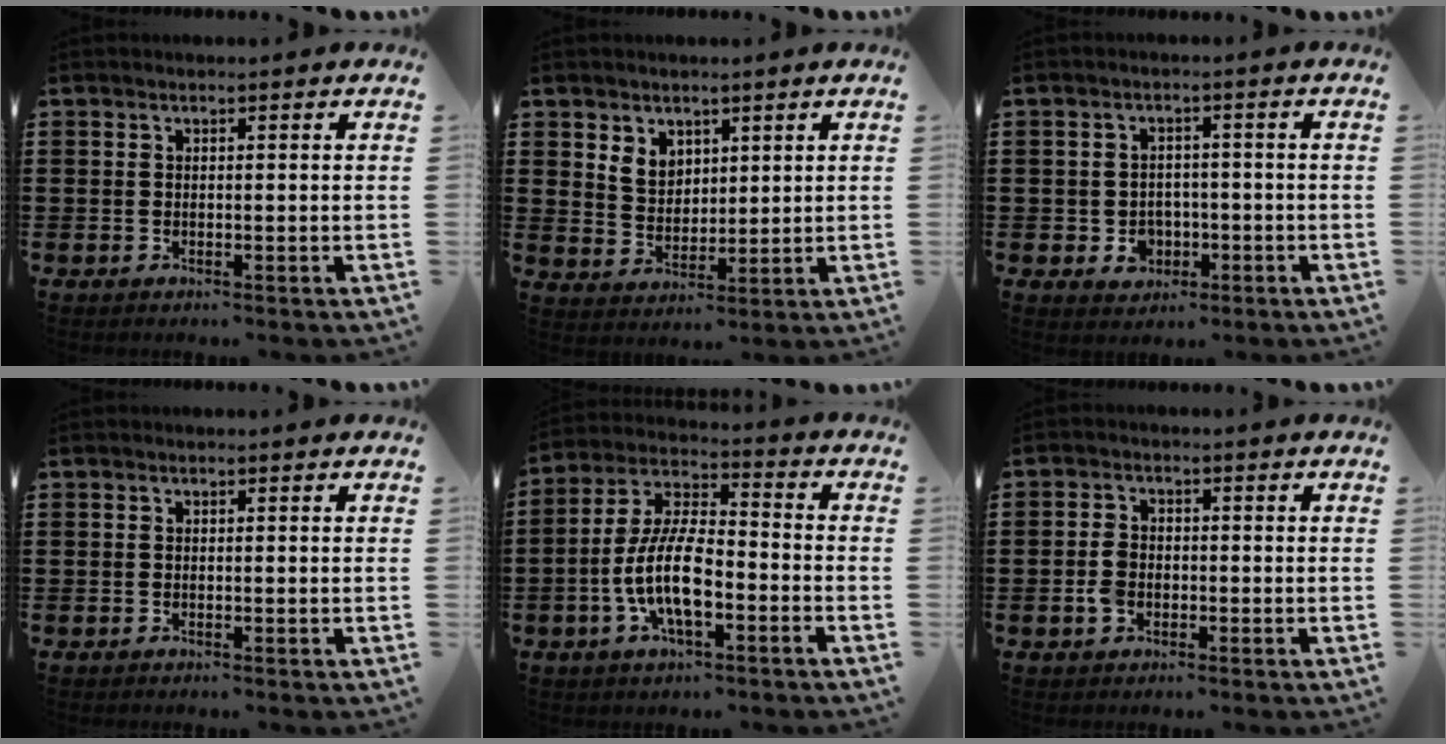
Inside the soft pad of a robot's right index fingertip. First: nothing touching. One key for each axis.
{"total": 4.5, "fx": 2.9, "fy": 3.4, "fz": 1.0, "tx": -0.028, "ty": 0.006, "tz": 0.052}
{"total": 3.3, "fx": -1.1, "fy": 2.9, "fz": 1.1, "tx": -0.031, "ty": 0.005, "tz": -0.025}
{"total": 0.0}
{"total": 10.2, "fx": -3.6, "fy": 3.7, "fz": 8.8, "tx": -0.205, "ty": -0.007, "tz": -0.073}
{"total": 3.2, "fx": -1.0, "fy": 2.2, "fz": 2.1, "tx": -0.055, "ty": -0.002, "tz": -0.022}